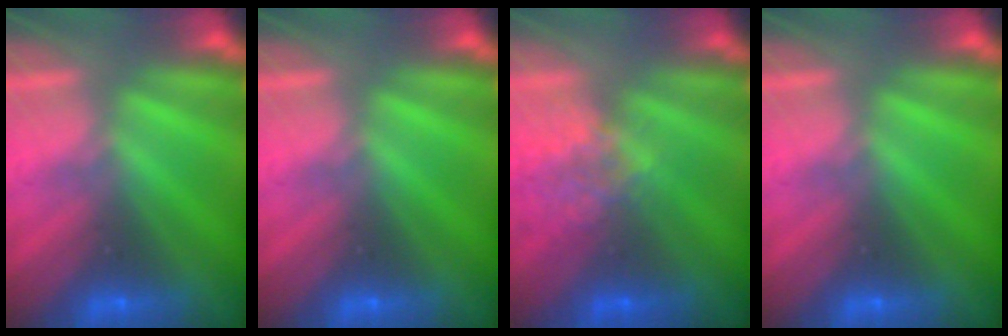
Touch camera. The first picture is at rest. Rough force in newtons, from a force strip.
{"total": 0.0}
{"total": 4.7}
{"total": 0.0}